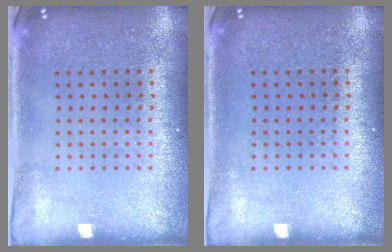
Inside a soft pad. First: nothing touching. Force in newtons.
{"total": 0.0}